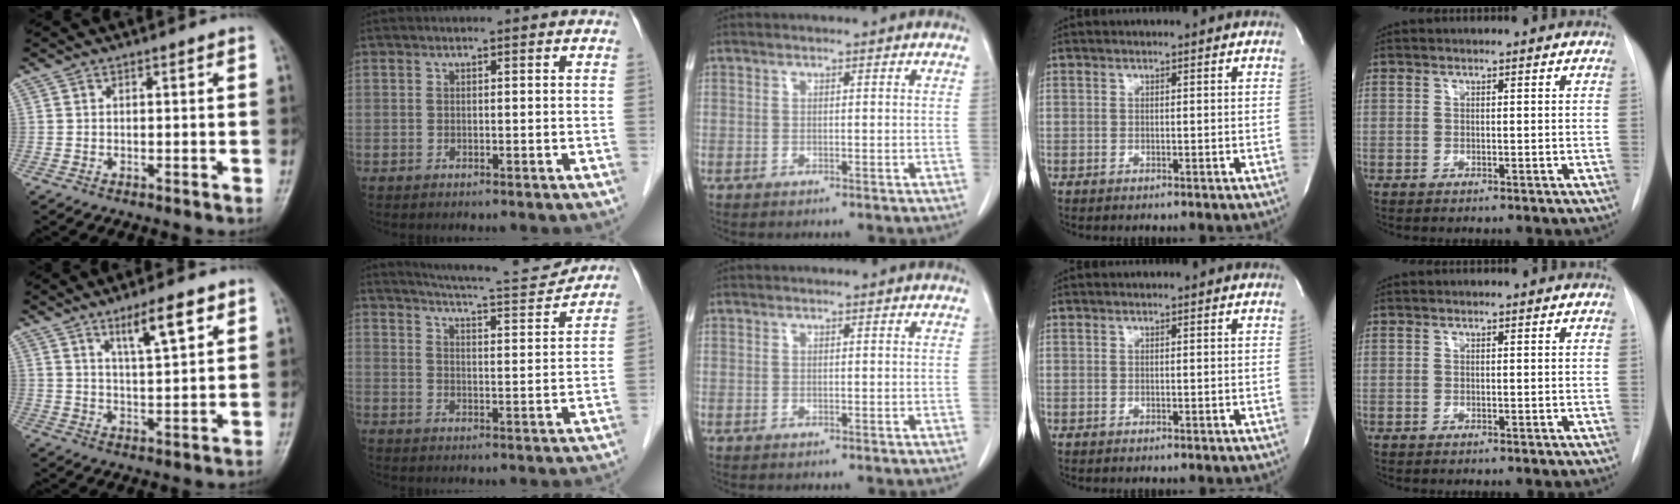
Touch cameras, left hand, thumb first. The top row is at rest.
{"thumb": {"total": 7.8, "force": [4.6, 1.7, 6.0], "torque": [-0.094, -0.025, 0.081]}, "index": {"total": 11.5, "force": [11.1, 0.2, 2.9], "torque": [-0.050, -0.003, 0.153]}}